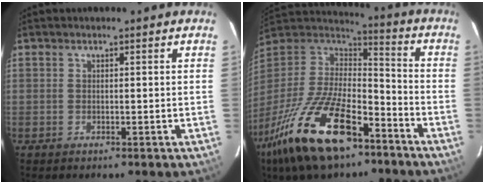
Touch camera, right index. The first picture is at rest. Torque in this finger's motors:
{"motor_torque": [1.43, -0.71, 1.06, 0.21]}